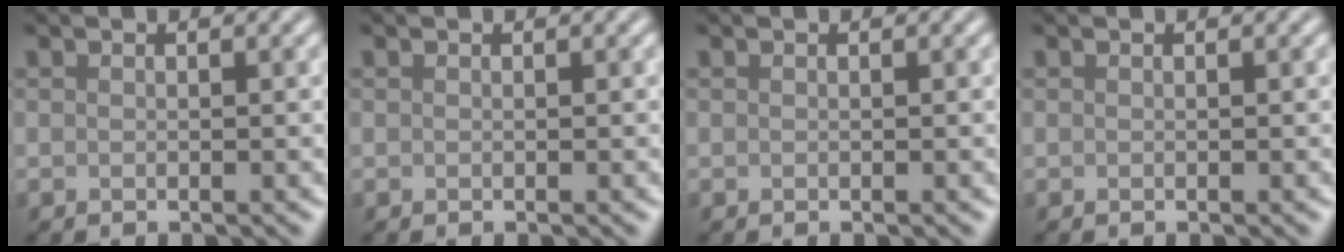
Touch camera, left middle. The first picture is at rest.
{"total": 0.0}
{"total": 0.0}
{"total": 0.0}